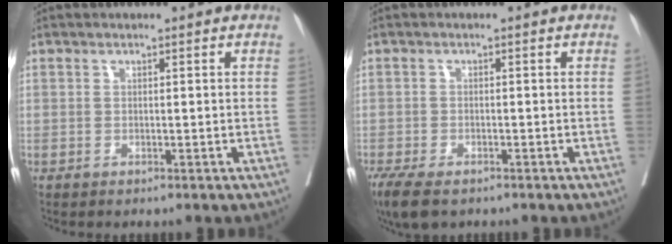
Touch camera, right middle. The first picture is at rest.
{"total": 6.6, "force": [-4.7, 2.6, 3.9], "torque": [-0.067, -0.013, -0.078]}